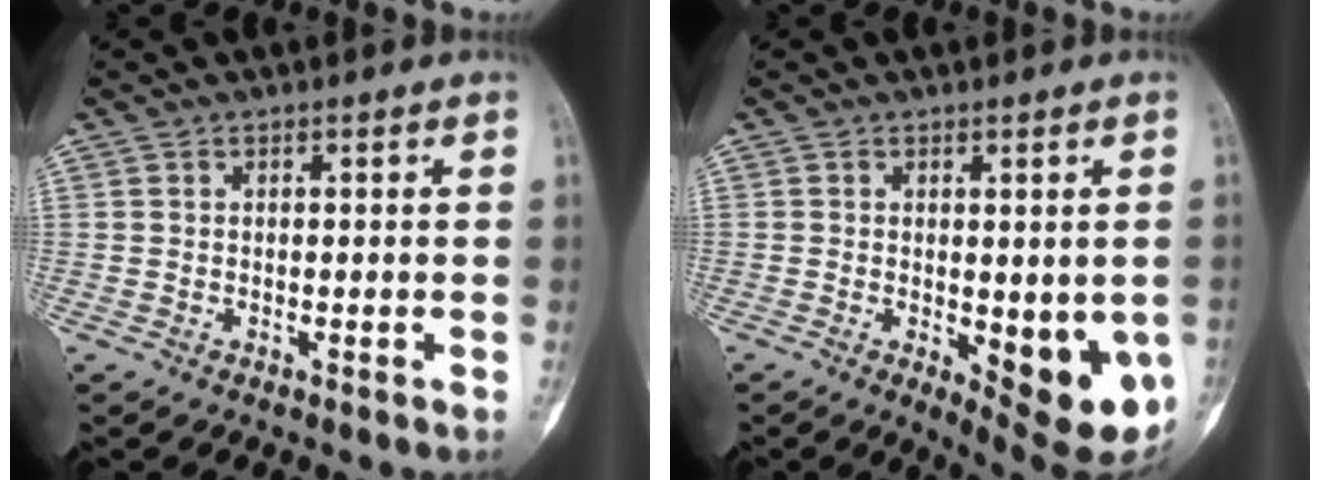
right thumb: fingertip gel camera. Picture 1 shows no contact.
{"total": 12.6, "force": [-3.0, 4.9, 11.2], "torque": [-0.119, -0.019, -0.024]}